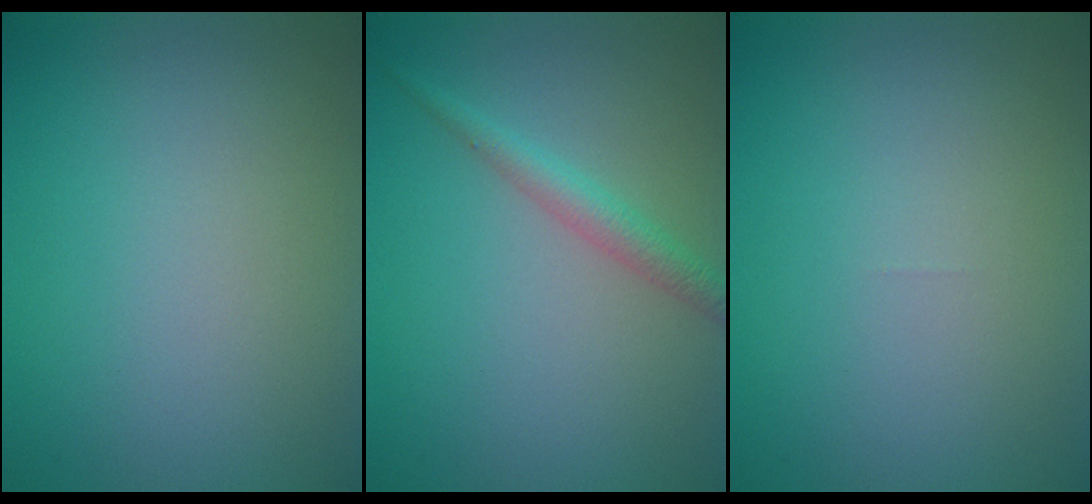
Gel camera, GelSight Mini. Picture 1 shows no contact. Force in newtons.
{"total": 2.1, "press": 2.1, "slide": 0.1}
{"total": 0.0}